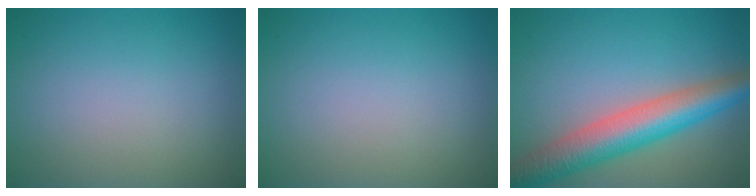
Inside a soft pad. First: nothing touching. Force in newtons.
{"total": 0.0}
{"total": 7.5, "press": 7.5, "slide": 0.2}